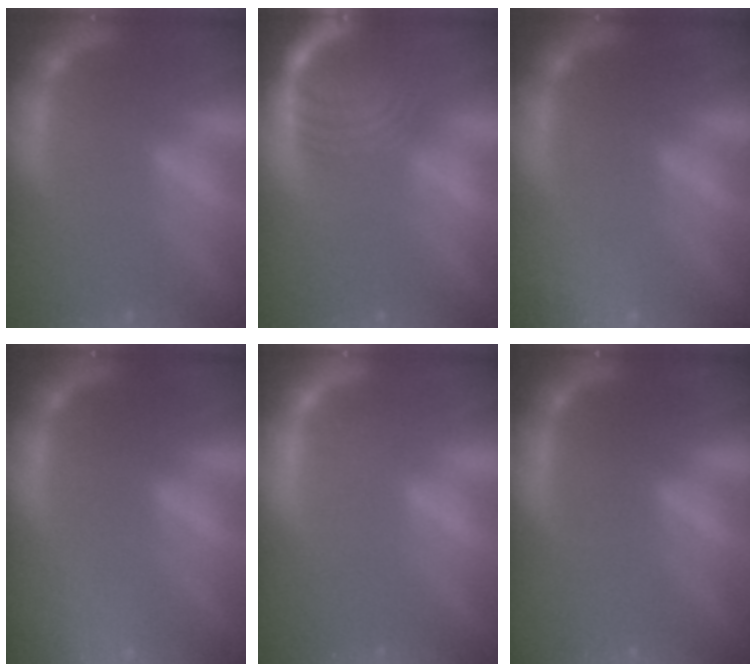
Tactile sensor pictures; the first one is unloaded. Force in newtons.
{"total": 9.1}
{"total": 4.6}
{"total": 5.1}
{"total": 1.4}
{"total": 0.0}